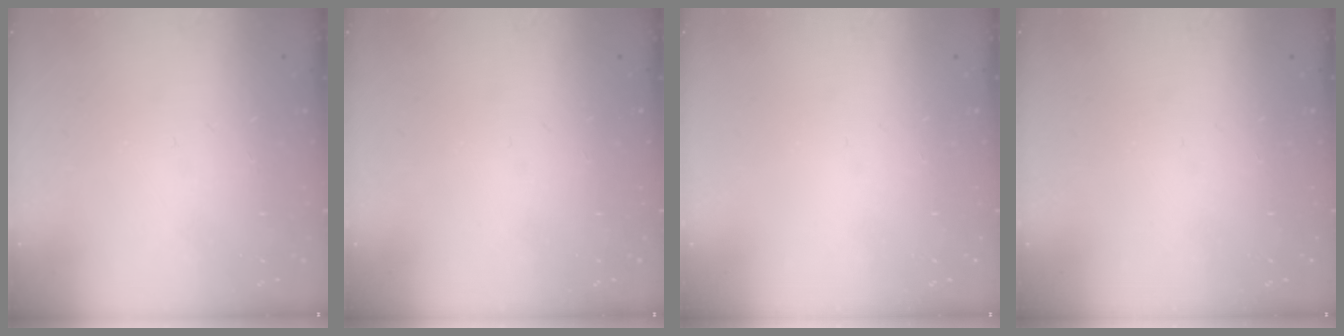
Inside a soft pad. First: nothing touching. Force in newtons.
{"total": 0.0}
{"total": 0.0}
{"total": 0.0}